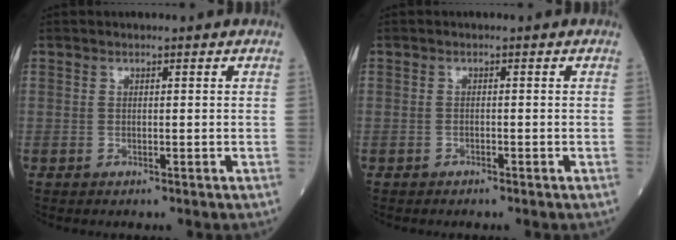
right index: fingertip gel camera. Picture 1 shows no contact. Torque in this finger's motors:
{"motor_torque": [-0.08, -0.07, 0.05, 0.00]}